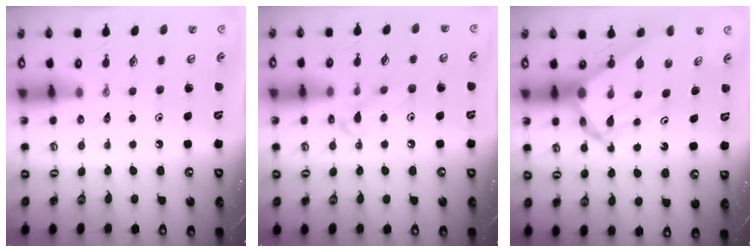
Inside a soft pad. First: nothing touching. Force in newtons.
{"total": 9.8, "press": 9.8, "slide": 0.7}
{"total": 11.3, "press": 11.2, "slide": 1.1}